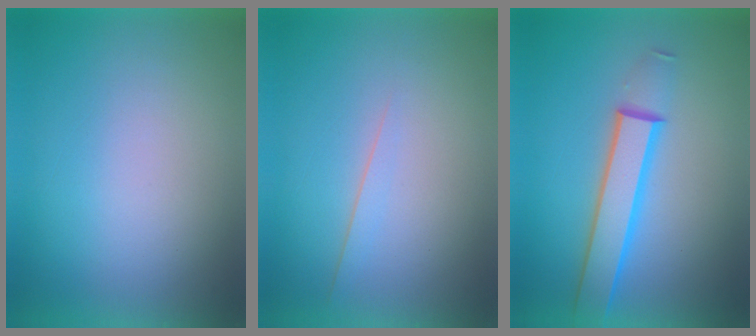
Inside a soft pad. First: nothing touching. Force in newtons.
{"total": 1.5}
{"total": 4.7}